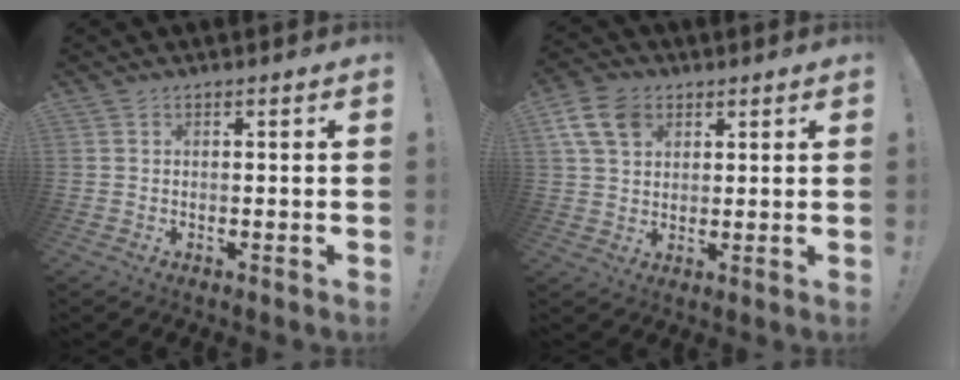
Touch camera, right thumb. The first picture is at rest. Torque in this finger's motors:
{"motor_torque": [0.18, 0.16, 0.42, 0.25, 0.08]}